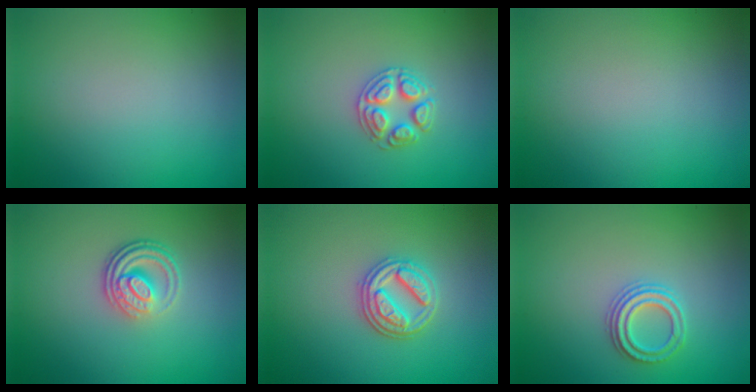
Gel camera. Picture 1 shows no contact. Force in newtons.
{"total": 2.6, "press": 2.6, "slide": 0.2}
{"total": 0.0}
{"total": 3.9, "press": 2.7, "slide": 2.8}
{"total": 3.4, "press": 3.0, "slide": 1.7}
{"total": 2.3, "press": 2.2, "slide": 0.8}